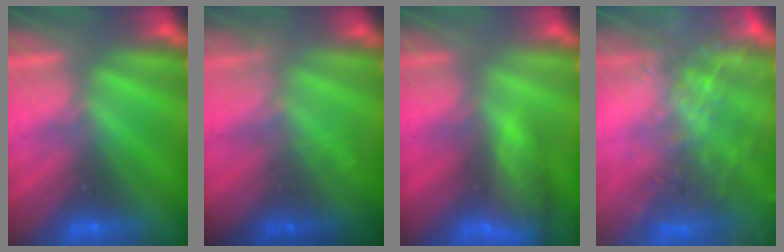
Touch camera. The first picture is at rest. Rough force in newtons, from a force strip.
{"total": 1.9}
{"total": 8.3}
{"total": 8.6}